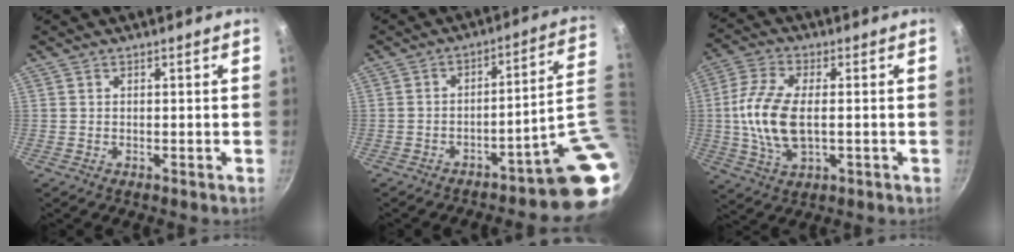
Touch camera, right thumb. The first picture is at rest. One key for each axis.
{"total": 12.5, "fx": -2.1, "fy": 2.1, "fz": 12.1, "tx": -0.128, "ty": 0.029, "tz": -0.024}
{"total": 12.2, "fx": -0.5, "fy": 6.1, "fz": 10.5, "tx": -0.219, "ty": 0.007, "tz": -0.016}